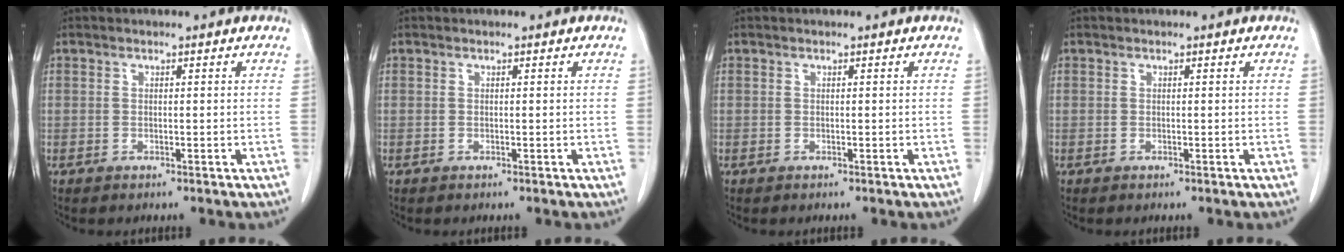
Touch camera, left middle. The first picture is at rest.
{"total": 0.0}
{"total": 0.0}
{"total": 0.0}